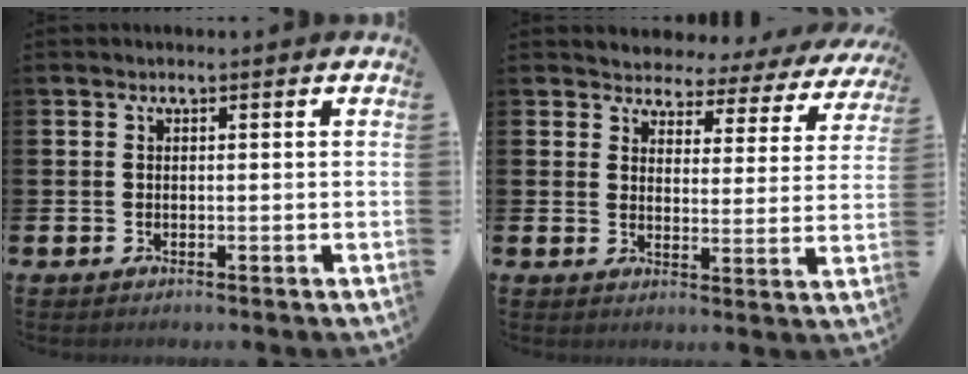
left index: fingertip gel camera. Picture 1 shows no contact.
{"total": 2.9, "force": [2.7, 1.1, -0.2], "torque": [-0.010, -0.034, 0.037]}